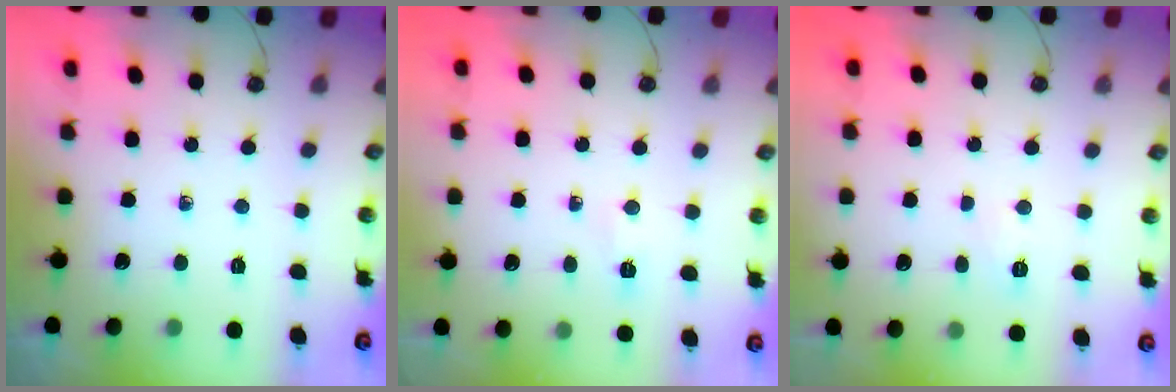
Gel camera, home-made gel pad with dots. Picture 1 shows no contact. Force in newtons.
{"total": 3.2, "press": 3.2, "slide": 0.4}
{"total": 3.0, "press": 2.9, "slide": 0.7}